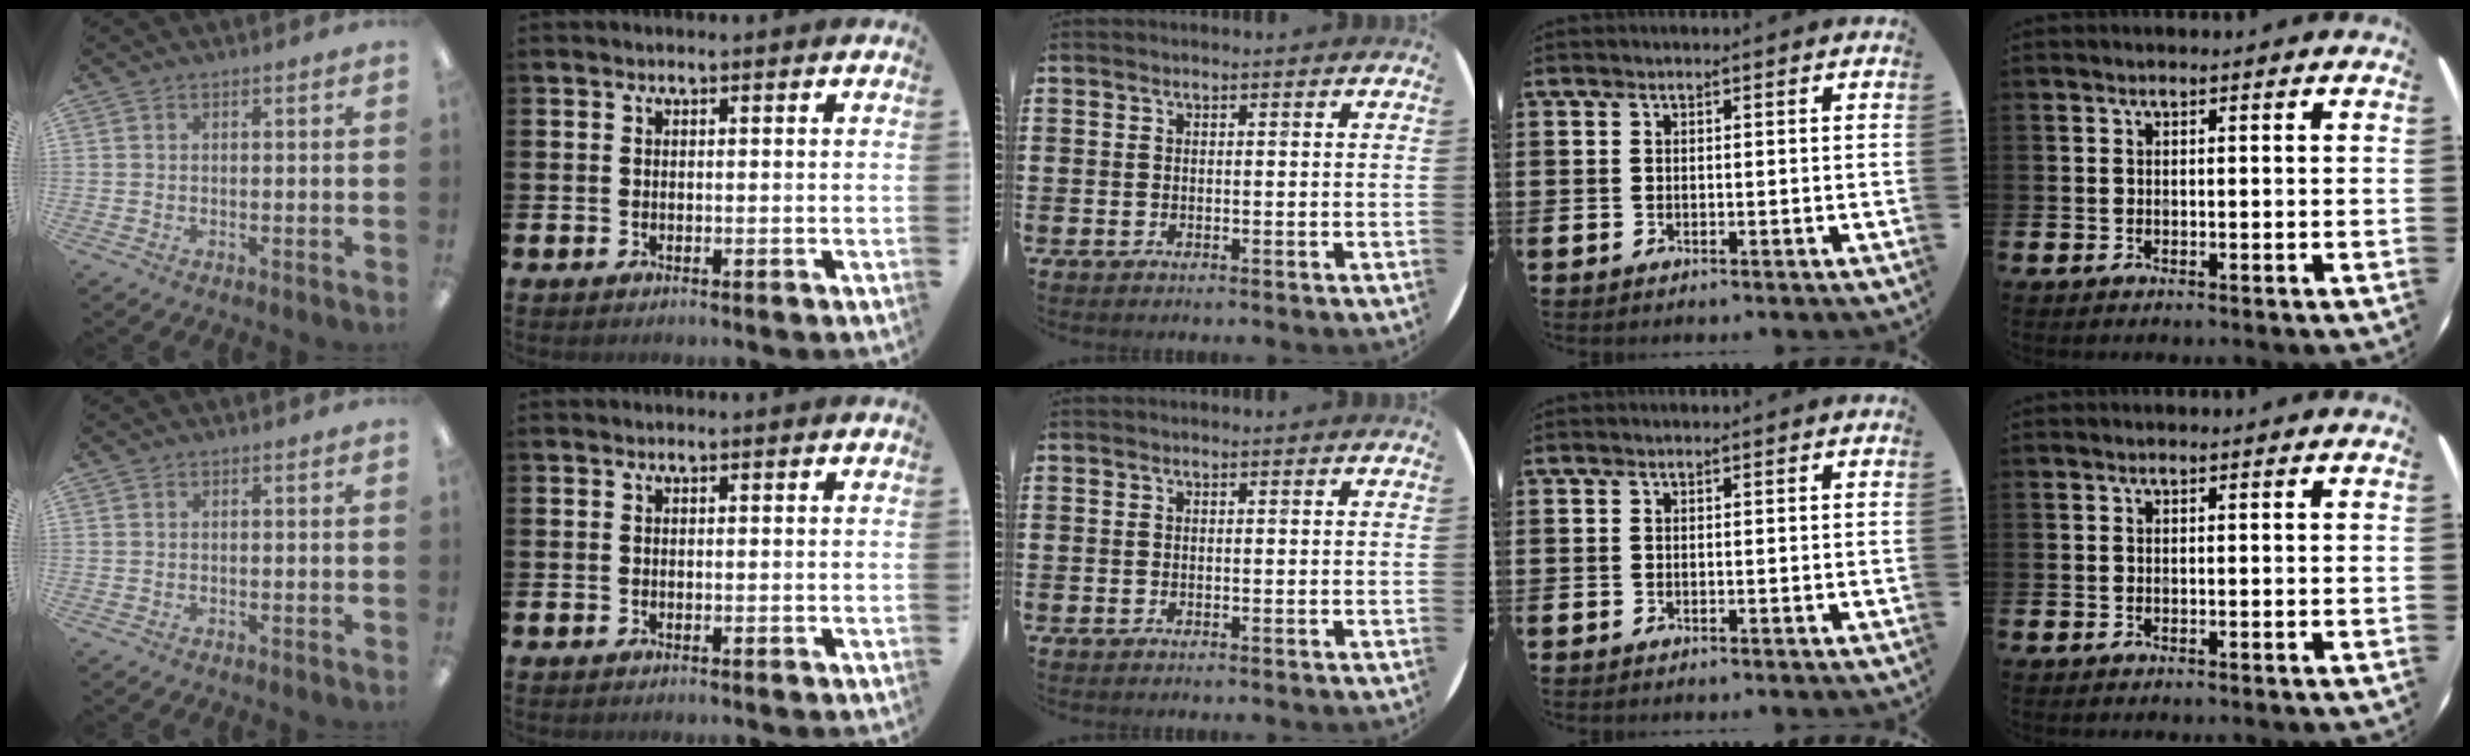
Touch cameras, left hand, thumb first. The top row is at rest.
{}